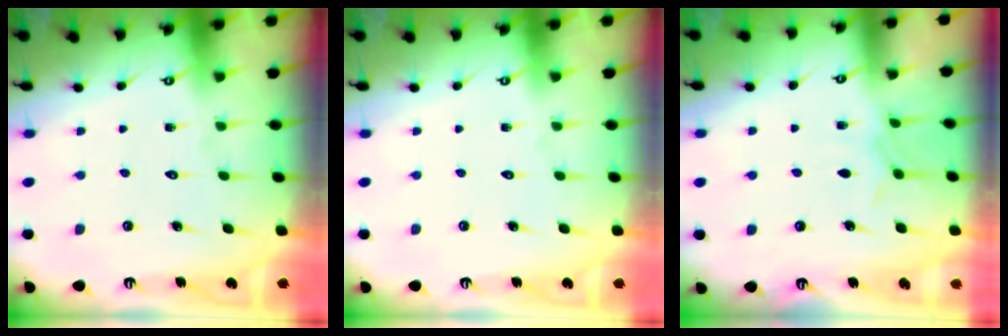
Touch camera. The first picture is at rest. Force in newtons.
{"total": 0.0}
{"total": 3.5, "press": 3.5, "slide": 0.7}